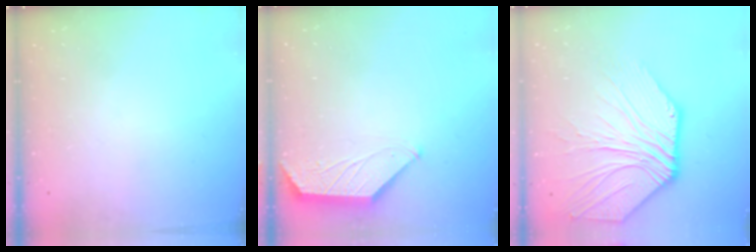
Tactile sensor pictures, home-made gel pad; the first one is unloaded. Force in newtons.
{"total": 0.8, "press": 0.7, "slide": 0.1}
{"total": 10.1, "press": 10.0, "slide": 1.4}